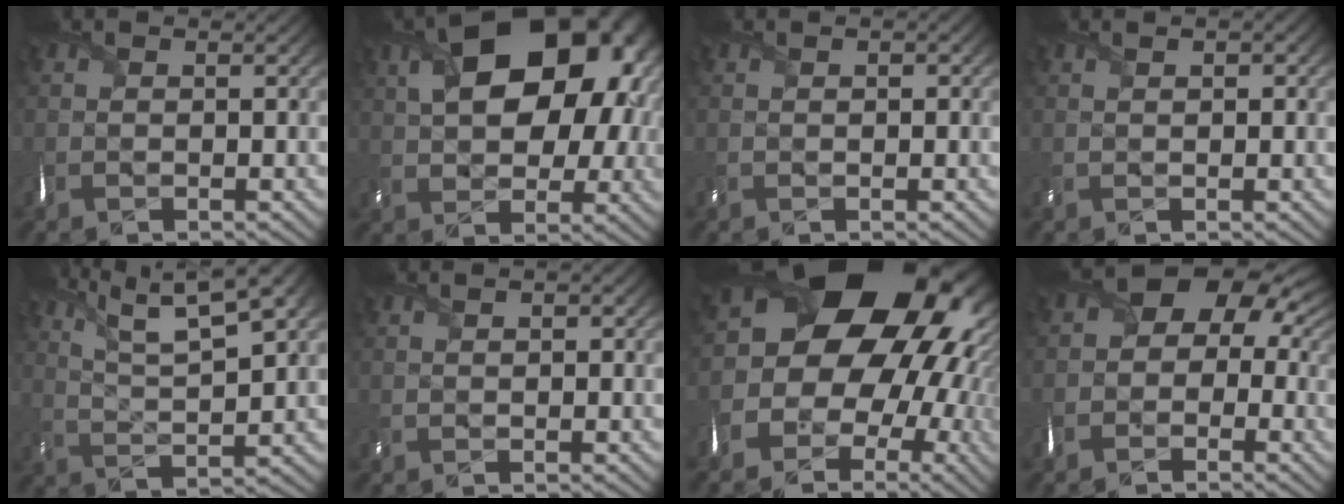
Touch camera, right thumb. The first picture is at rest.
{"total": 17.2, "force": [4.5, 10.9, 12.5], "torque": [-0.184, 0.017, 0.075]}
{"total": 1.1, "force": [0.3, 0.6, 0.9], "torque": [-0.017, 0.002, 0.006]}
{"total": 1.7, "force": [0.6, 0.8, 1.4], "torque": [-0.026, 0.002, 0.012]}
{"total": 12.0, "force": [8.2, 3.0, 8.2], "torque": [-0.168, 0.014, 0.124]}
{"total": 1.4, "force": [0.4, 0.7, 1.1], "torque": [-0.021, 0.002, 0.009]}
{"total": 20.7, "force": [1.2, 17.5, 11.0], "torque": [-0.144, -0.014, -0.003]}
{"total": 8.1, "force": [0.2, 6.5, 4.8], "torque": [-0.078, -0.011, -0.012]}